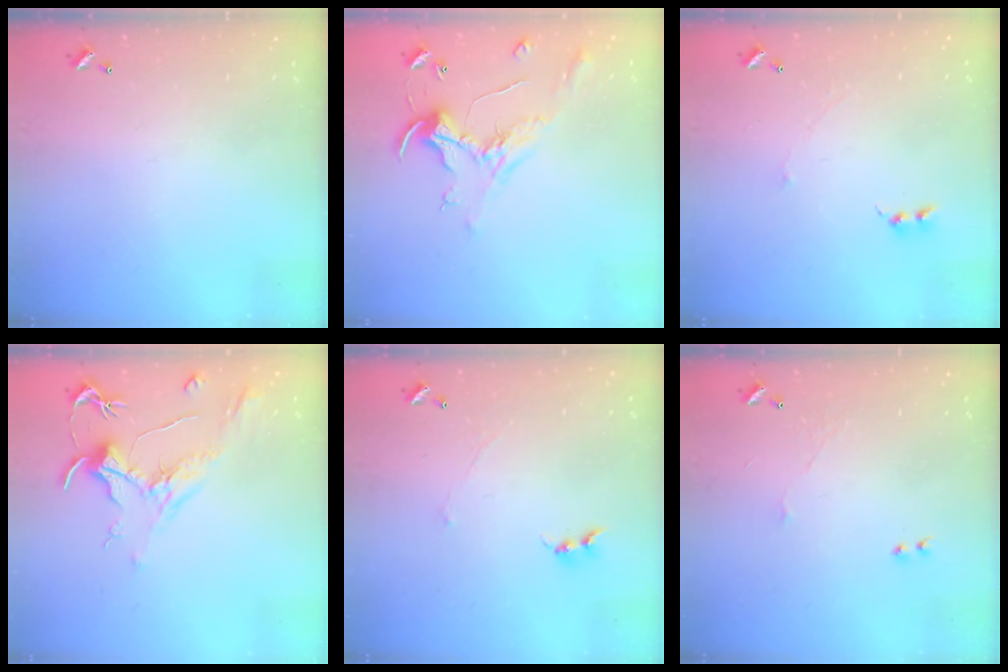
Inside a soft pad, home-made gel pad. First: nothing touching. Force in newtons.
{"total": 0.8, "press": 0.5, "slide": 0.6}
{"total": 1.1, "press": 0.9, "slide": 0.6}
{"total": 2.1, "press": 2.0, "slide": 0.8}
{"total": 1.0, "press": 0.8, "slide": 0.6}
{"total": 2.4, "press": 2.3, "slide": 0.6}